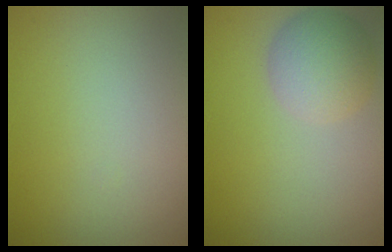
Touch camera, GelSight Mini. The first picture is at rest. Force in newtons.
{"total": 3.7, "press": 3.7, "slide": 0.1}